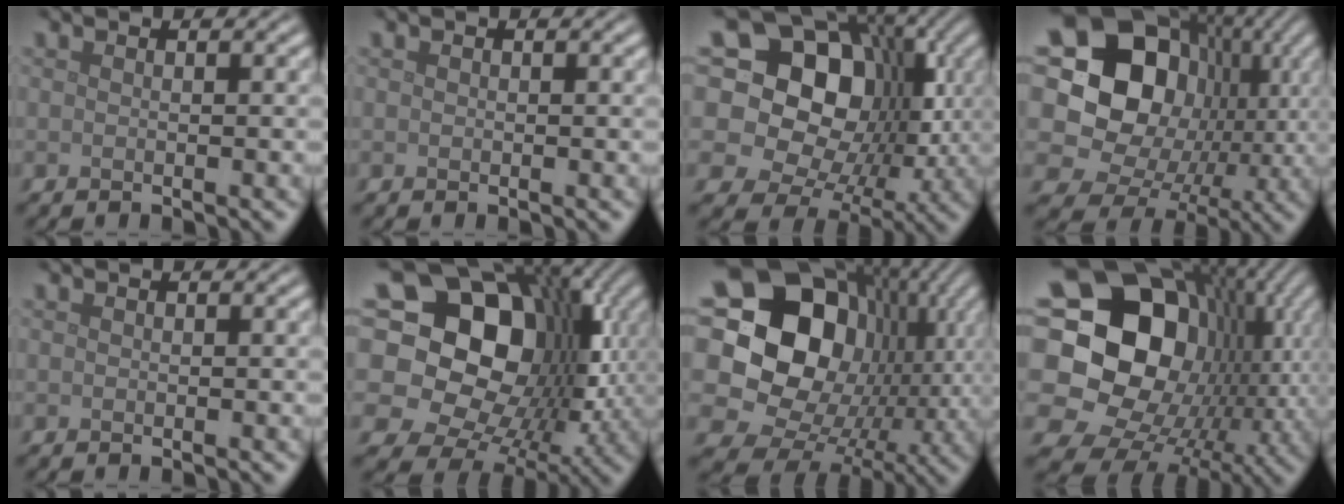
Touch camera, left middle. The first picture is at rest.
{"total": 0.0}
{"total": 19.5, "force": [4.6, 15.7, 10.6], "torque": [-0.188, 0.062, 0.050]}
{"total": 18.0, "force": [3.1, 15.5, 8.7], "torque": [-0.174, 0.032, 0.047]}
{"total": 0.0}
{"total": 20.4, "force": [2.9, 16.1, 12.1], "torque": [-0.189, 0.025, 0.037]}
{"total": 21.2, "force": [3.5, 17.6, 11.2], "torque": [-0.206, 0.010, 0.057]}
{"total": 22.2, "force": [1.8, 18.3, 12.5], "torque": [-0.236, 0.002, 0.014]}